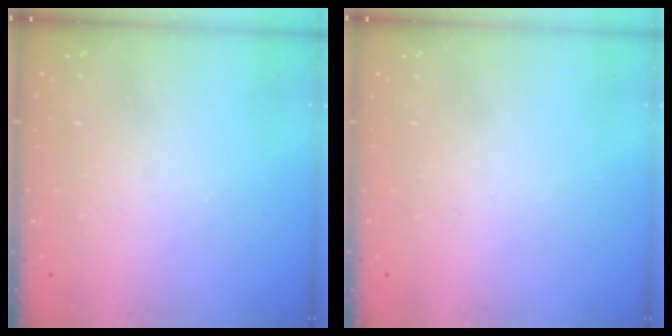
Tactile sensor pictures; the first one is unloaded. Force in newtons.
{"total": 1.8, "press": 1.8, "slide": 0.1}